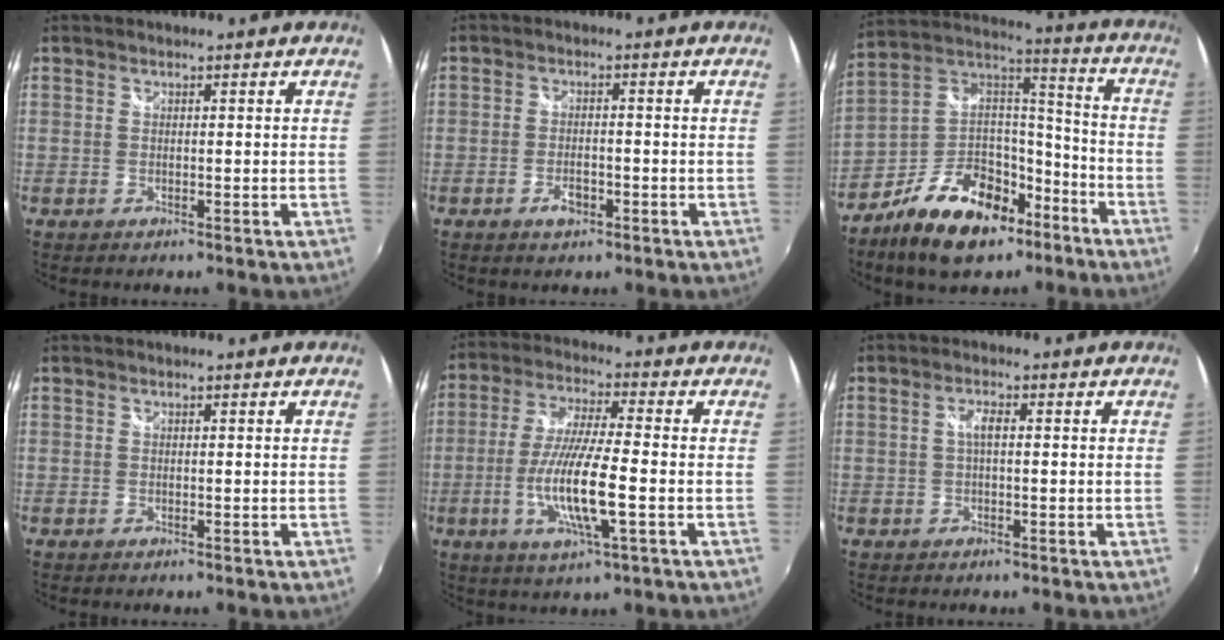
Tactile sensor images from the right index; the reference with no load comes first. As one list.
[{"total": 3.4, "force": [-1.8, 1.8, 2.3], "torque": [-0.049, -0.002, -0.033]}, {"total": 19.2, "force": [-11.3, 10.6, 11.4], "torque": [-0.226, 0.035, -0.184]}, {"total": 0.0}, {"total": 12.6, "force": [-3.4, 1.5, 12.0], "torque": [-0.239, -0.013, -0.065]}, {"total": 2.2, "force": [0.1, 0.7, 2.0], "torque": [-0.039, 0.005, 0.000]}]